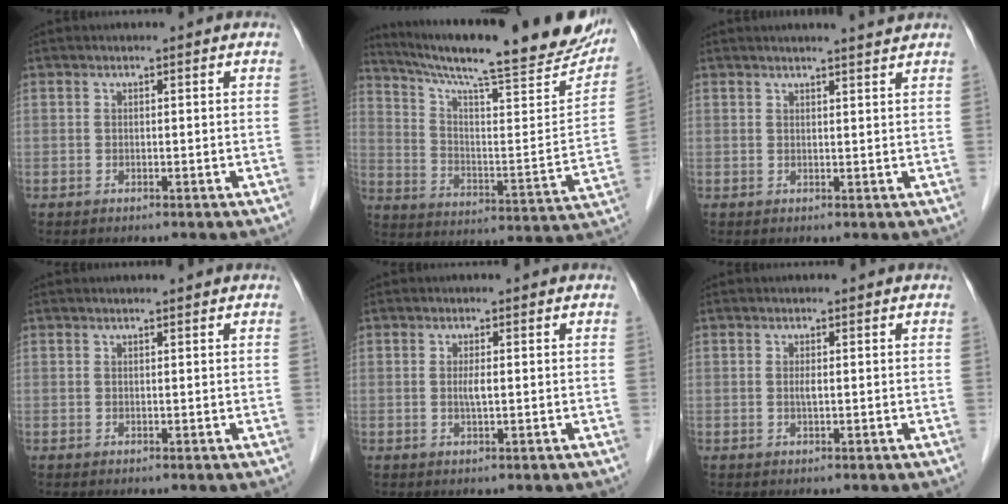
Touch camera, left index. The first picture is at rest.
{"total": 29.3, "force": [24.9, 3.4, 15.0], "torque": [-0.238, -0.056, 0.335]}
{"total": 3.4, "force": [3.1, -0.6, 1.2], "torque": [-0.020, 0.002, 0.038]}
{"total": 1.3, "force": [1.3, -0.1, 0.4], "torque": [-0.008, 0.008, 0.019]}
{"total": 1.5, "force": [0.1, 0.1, 1.5], "torque": [-0.033, -0.001, 0.002]}
{"total": 0.8, "force": [0.1, 0.1, 0.8], "torque": [-0.020, -0.001, 0.002]}